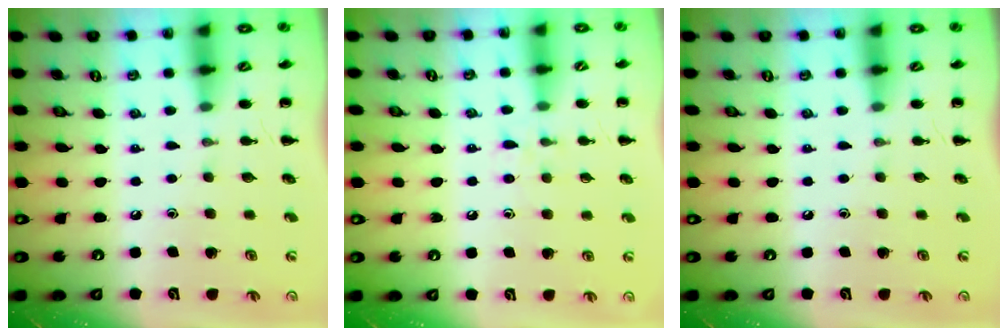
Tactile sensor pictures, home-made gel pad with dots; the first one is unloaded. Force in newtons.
{"total": 5.8, "press": 5.4, "slide": 2.3}
{"total": 0.0}